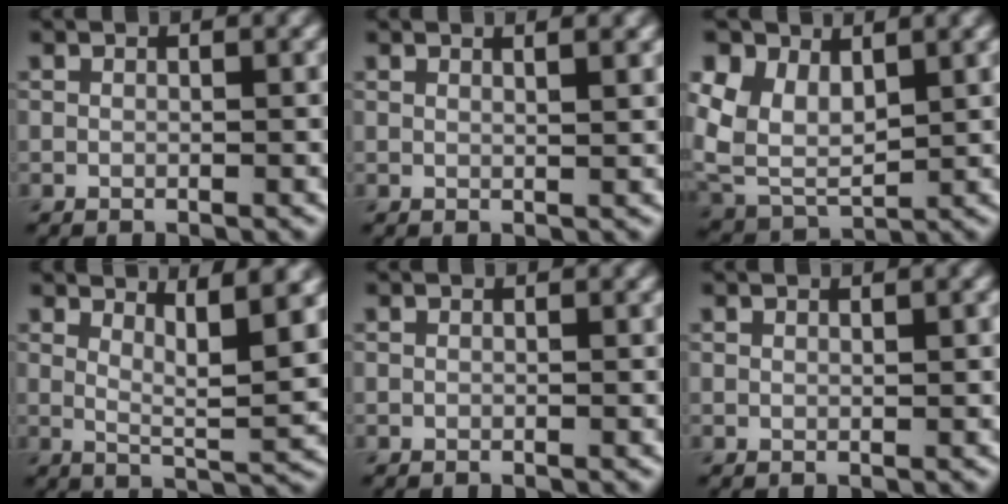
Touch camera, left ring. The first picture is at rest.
{"total": 1.8, "force": [1.3, 0.6, 1.1], "torque": [-0.004, 0.005, 0.006]}
{"total": 7.0, "force": [2.6, 4.7, 4.5], "torque": [-0.109, -0.008, 0.058]}
{"total": 4.9, "force": [2.8, 0.9, 3.9], "torque": [-0.057, -0.007, 0.048]}
{"total": 0.0}
{"total": 0.5, "force": [0.4, 0.1, 0.3], "torque": [-0.004, 0.000, 0.007]}